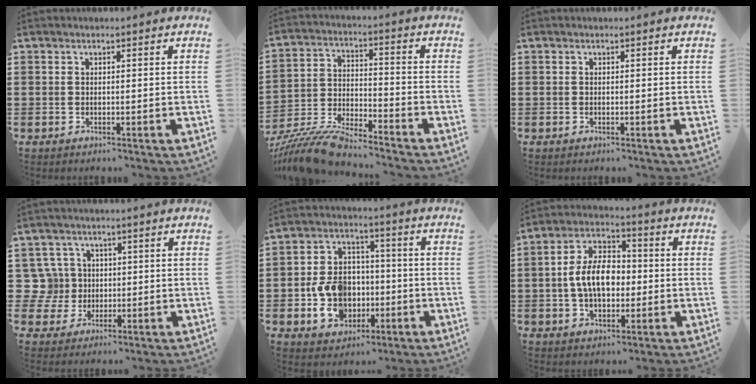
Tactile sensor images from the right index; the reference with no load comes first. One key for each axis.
{"total": 9.8, "fx": -9.3, "fy": 0.9, "fz": 3.0, "tx": -0.075, "ty": 0.009, "tz": -0.185}
{"total": 0.0}
{"total": 6.2, "fx": 0.6, "fy": 5.9, "fz": 1.9, "tx": -0.083, "ty": 0.011, "tz": 0.008}
{"total": 9.9, "fx": -2.2, "fy": 7.8, "fz": 5.6, "tx": -0.136, "ty": 0.018, "tz": -0.041}
{"total": 8.9, "fx": -0.5, "fy": 5.5, "fz": 6.9, "tx": -0.144, "ty": 0.009, "tz": -0.016}